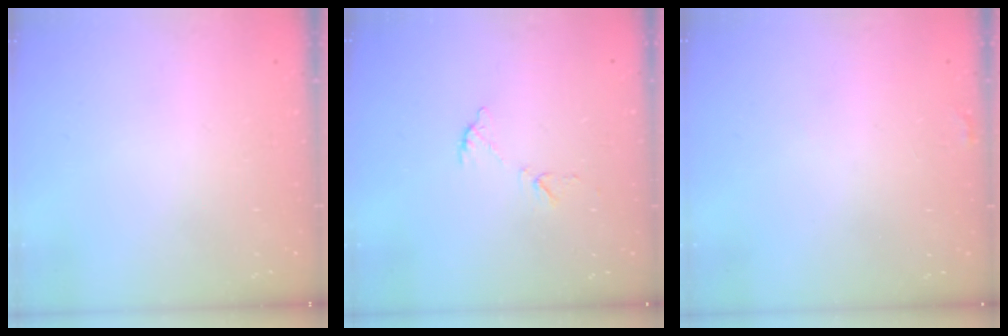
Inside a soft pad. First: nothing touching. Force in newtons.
{"total": 5.6, "press": 5.6, "slide": 0.5}
{"total": 6.2, "press": 6.2, "slide": 0.4}